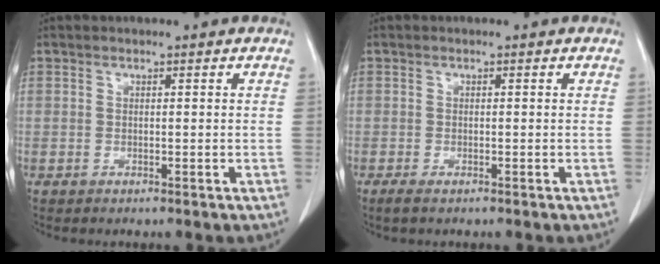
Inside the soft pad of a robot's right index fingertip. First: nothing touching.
{"total": 1.2, "force": [-0.5, 0.1, 1.1], "torque": [-0.024, -0.005, -0.008]}